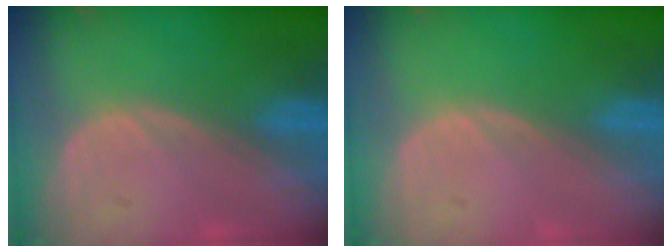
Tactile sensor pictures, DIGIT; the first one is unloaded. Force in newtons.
{"total": 0.0}